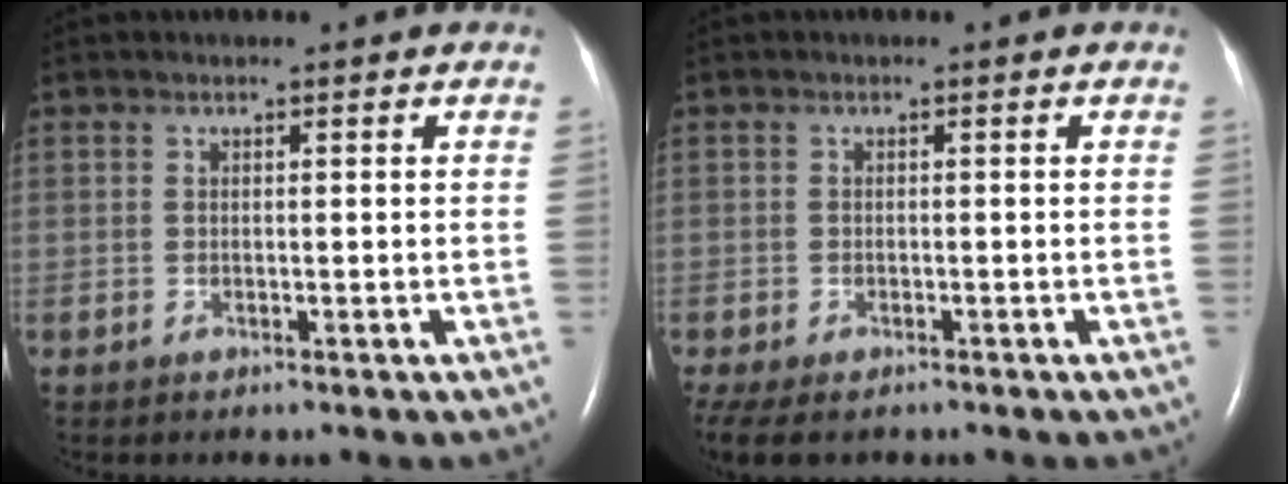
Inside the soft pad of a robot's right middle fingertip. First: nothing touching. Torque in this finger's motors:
{"motor_torque": [0.58, -0.64, 0.12, 0.03]}